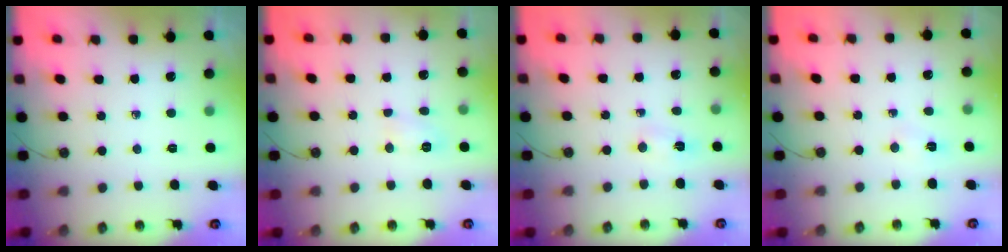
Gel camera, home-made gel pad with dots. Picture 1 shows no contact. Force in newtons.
{"total": 6.2, "press": 6.2, "slide": 0.5}
{"total": 2.1, "press": 1.8, "slide": 1.0}
{"total": 2.7, "press": 1.1, "slide": 2.5}